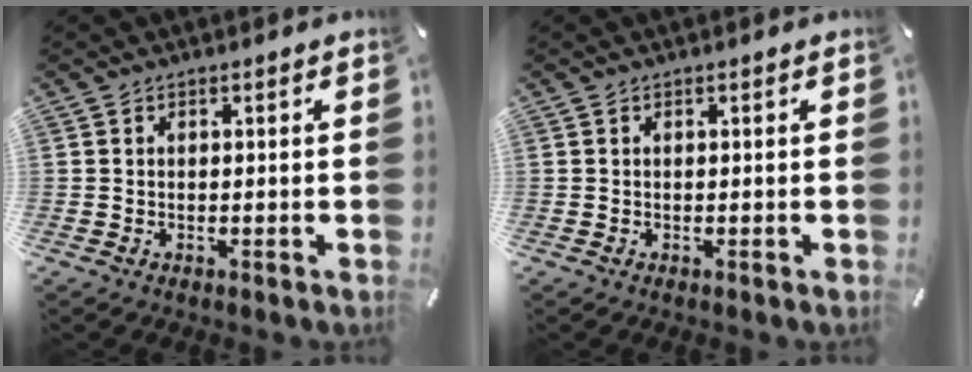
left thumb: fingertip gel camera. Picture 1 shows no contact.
{"total": 0.0}